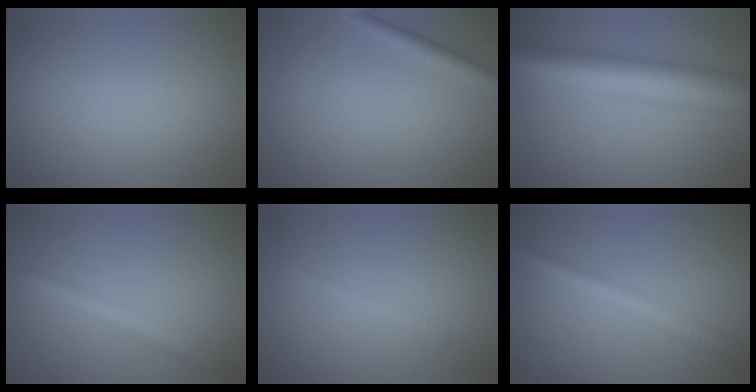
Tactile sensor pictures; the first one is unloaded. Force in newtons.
{"total": 1.6, "press": 1.6, "slide": 0.1}
{"total": 10.3, "press": 10.3, "slide": 0.1}
{"total": 2.9, "press": 2.9, "slide": 0.2}
{"total": 0.8, "press": 0.8, "slide": 0.0}
{"total": 3.0, "press": 3.0, "slide": 0.0}